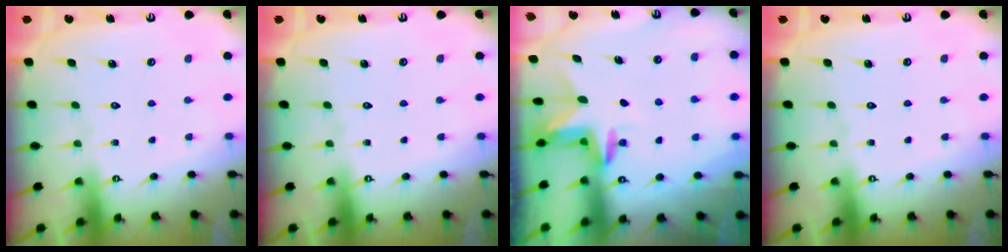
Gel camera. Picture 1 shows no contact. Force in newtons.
{"total": 0.0}
{"total": 3.0, "press": 3.0, "slide": 0.2}
{"total": 0.0}